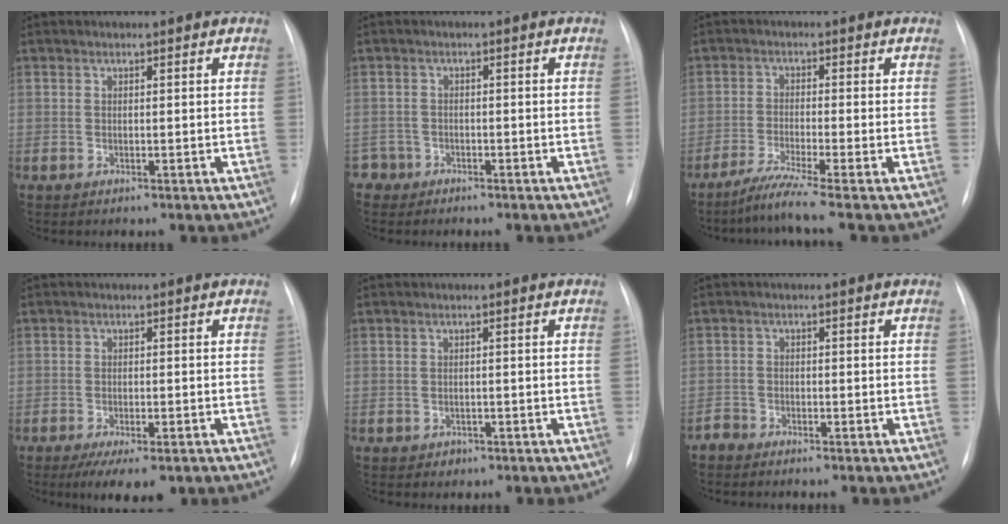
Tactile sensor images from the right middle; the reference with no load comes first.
{"total": 2.0, "force": [-1.3, 1.3, -0.7], "torque": [0.012, 0.007, -0.027]}
{"total": 5.2, "force": [-4.0, -1.7, 2.9], "torque": [-0.063, -0.027, -0.080]}
{"total": 7.6, "force": [-5.0, 2.3, 5.3], "torque": [-0.075, -0.016, -0.073]}
{"total": 0.8, "force": [-0.5, 0.6, 0.1], "torque": [-0.002, 0.001, -0.007]}
{"total": 1.4, "force": [-1.4, 0.3, -0.3], "torque": [0.007, -0.003, -0.027]}